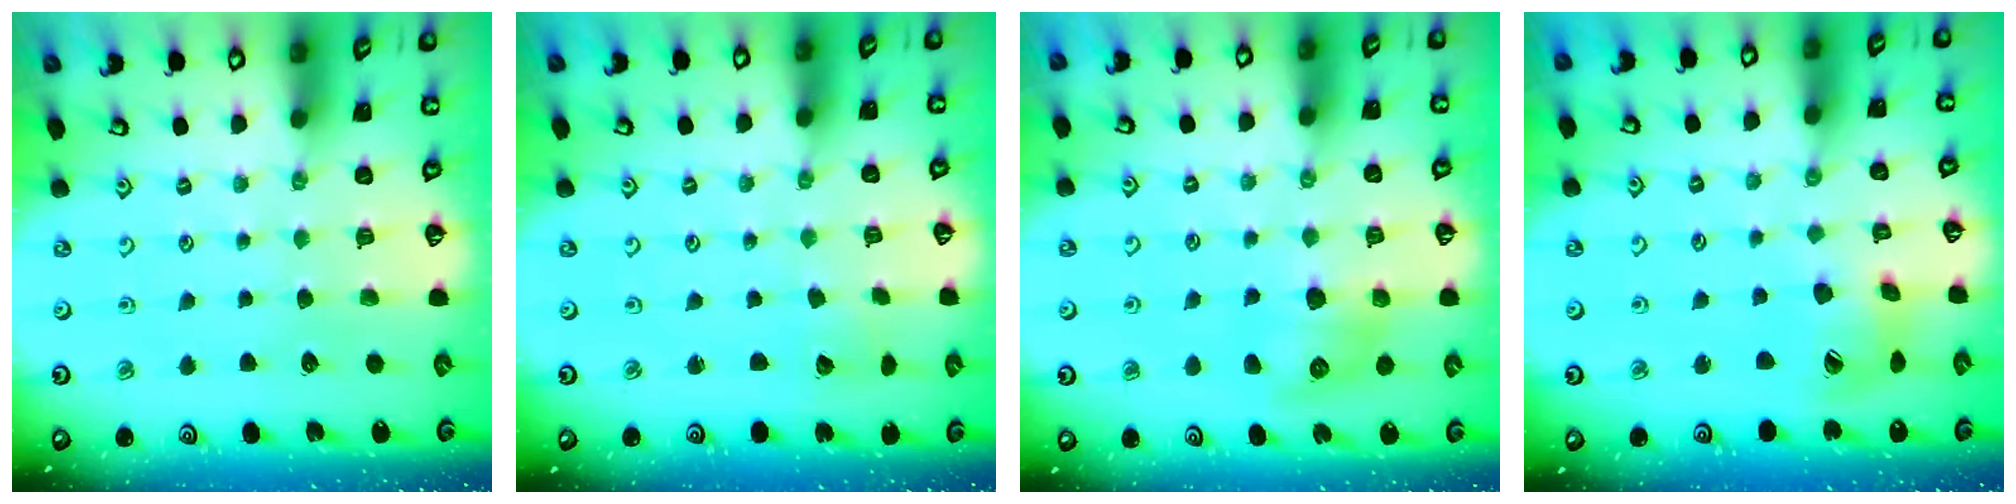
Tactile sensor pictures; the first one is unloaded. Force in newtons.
{"total": 1.2, "press": 1.2, "slide": 0.1}
{"total": 9.8, "press": 9.8, "slide": 0.4}
{"total": 12.2, "press": 12.1, "slide": 1.4}